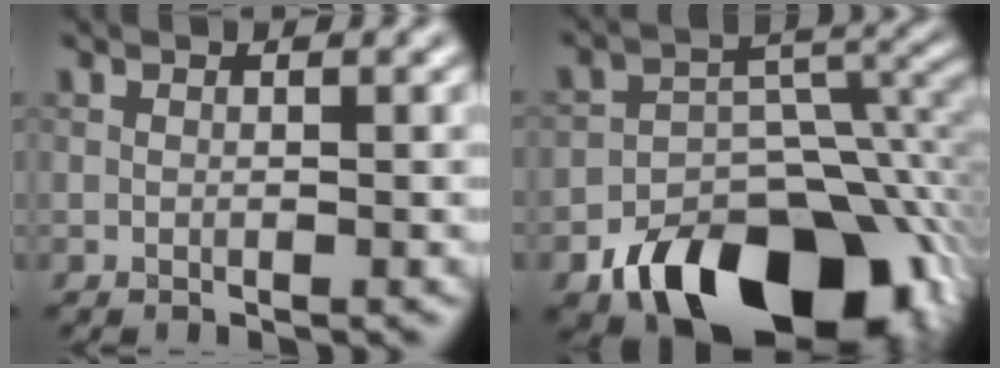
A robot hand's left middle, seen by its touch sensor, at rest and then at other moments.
{"total": 14.3, "force": [-8.6, 8.4, 7.8], "torque": [-0.128, -0.015, -0.130]}